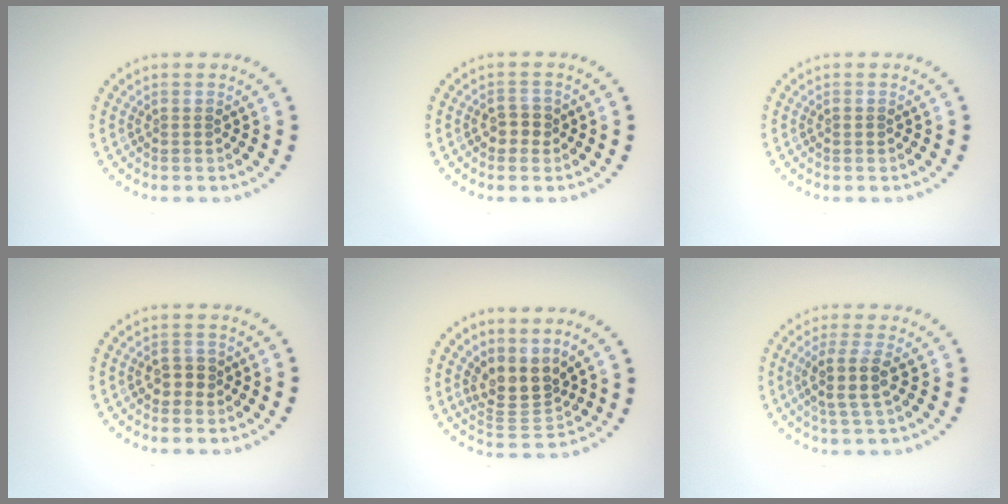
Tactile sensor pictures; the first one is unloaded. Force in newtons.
{"total": 1.9, "press": 1.8, "slide": 0.6}
{"total": 0.5, "press": 0.5, "slide": 0.2}
{"total": 1.9, "press": 1.8, "slide": 0.6}
{"total": 3.5, "press": 2.6, "slide": 2.3}
{"total": 2.9, "press": 2.5, "slide": 1.5}